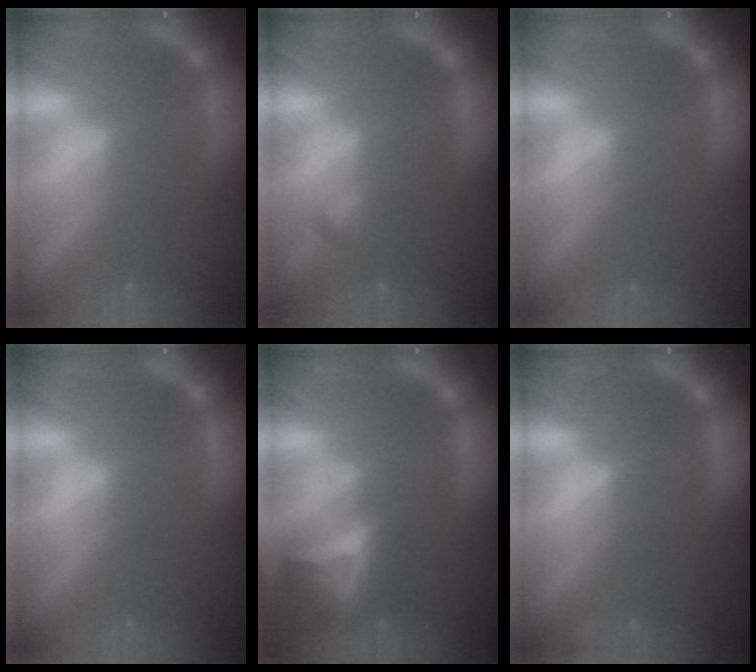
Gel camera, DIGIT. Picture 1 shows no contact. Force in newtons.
{"total": 0.9}
{"total": 0.0}
{"total": 0.0}
{"total": 8.0}
{"total": 0.9}